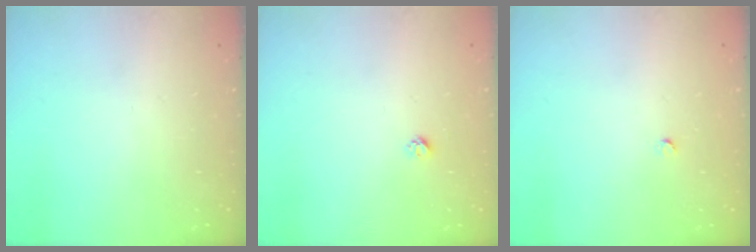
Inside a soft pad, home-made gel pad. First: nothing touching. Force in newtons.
{"total": 3.6, "press": 3.6, "slide": 0.3}
{"total": 2.2, "press": 2.2, "slide": 0.3}